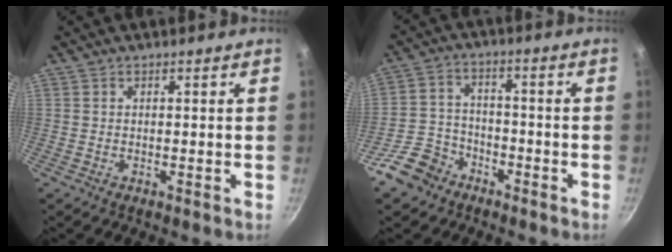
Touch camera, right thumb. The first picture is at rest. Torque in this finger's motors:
{"motor_torque": [0.75, -0.86, 0.17, -0.85, 0.00]}